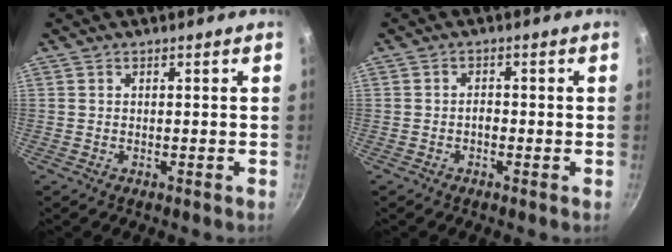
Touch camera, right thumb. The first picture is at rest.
{"total": 1.4, "force": [-0.6, 0.8, 1.0], "torque": [-0.017, 0.006, -0.013]}